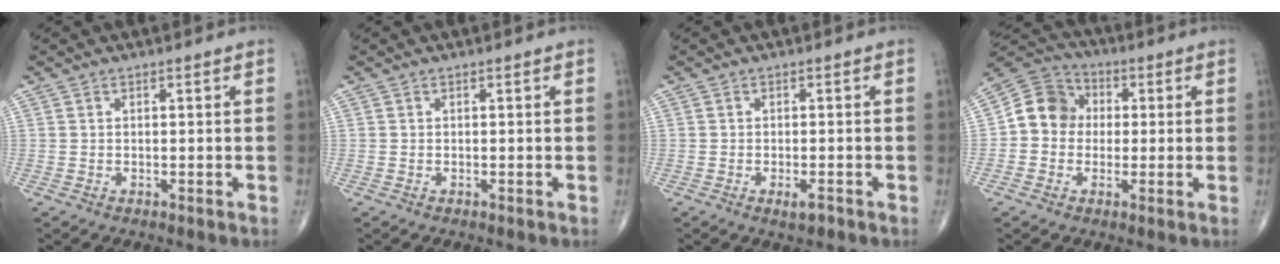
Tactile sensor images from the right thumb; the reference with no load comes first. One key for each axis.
{"total": 0.0}
{"total": 2.2, "fx": -1.1, "fy": 0.8, "fz": 1.7, "tx": -0.028, "ty": -0.001, "tz": -0.020}
{"total": 9.4, "fx": 0.2, "fy": 8.4, "fz": 4.2, "tx": -0.049, "ty": 0.027, "tz": -0.013}